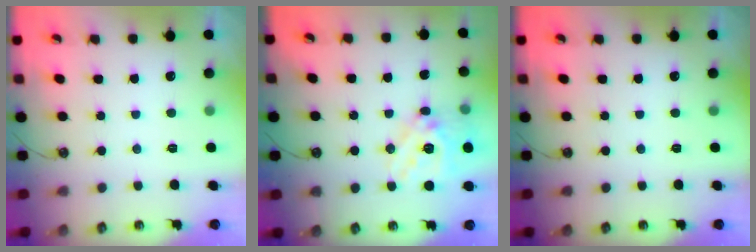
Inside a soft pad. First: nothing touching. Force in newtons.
{"total": 18.3, "press": 18.2, "slide": 1.9}
{"total": 0.0}